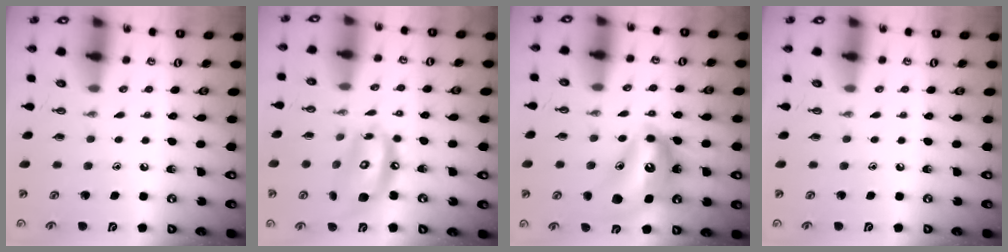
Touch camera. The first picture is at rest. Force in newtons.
{"total": 13.9, "press": 13.8, "slide": 2.0}
{"total": 14.6, "press": 14.5, "slide": 0.8}
{"total": 0.0}